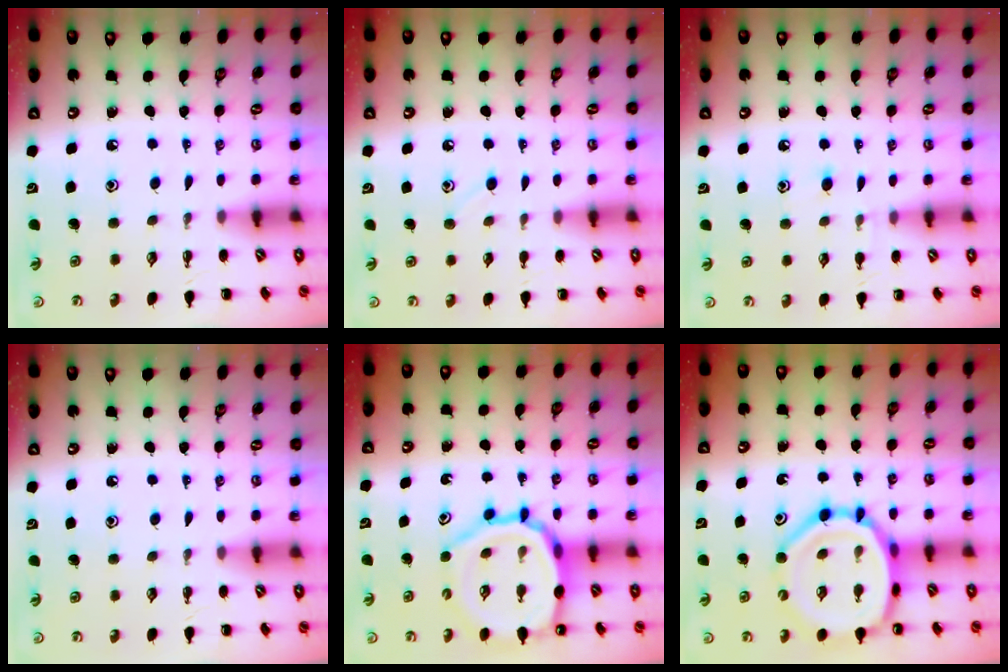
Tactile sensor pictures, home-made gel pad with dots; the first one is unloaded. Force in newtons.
{"total": 5.8, "press": 5.3, "slide": 2.3}
{"total": 7.0, "press": 6.6, "slide": 2.4}
{"total": 0.0}
{"total": 13.7, "press": 13.5, "slide": 2.6}
{"total": 14.3, "press": 14.0, "slide": 2.5}